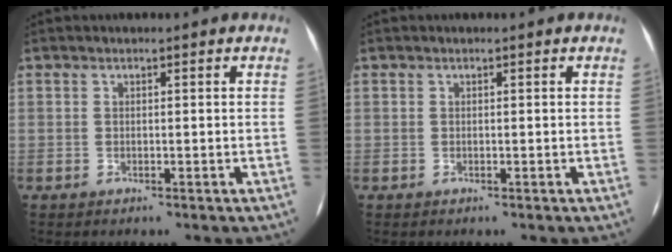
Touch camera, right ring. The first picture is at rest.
{"total": 0.0}